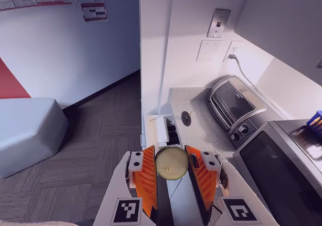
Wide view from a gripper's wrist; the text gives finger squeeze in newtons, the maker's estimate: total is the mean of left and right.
{"total": 10.2, "left": 10.3, "right": 10.1}